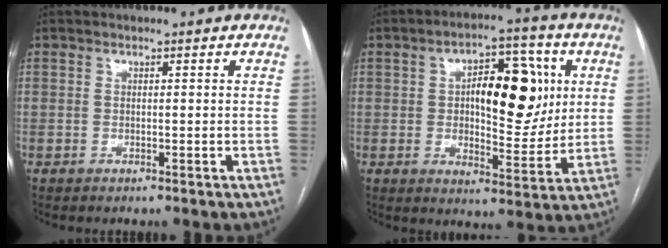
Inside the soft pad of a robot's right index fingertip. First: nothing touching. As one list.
[{"total": 13.3, "force": [2.8, 5.3, 11.9], "torque": [-0.174, 0.021, 0.046]}]